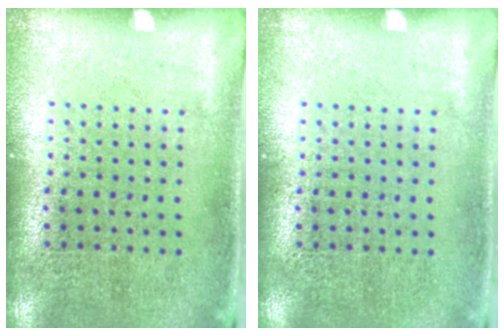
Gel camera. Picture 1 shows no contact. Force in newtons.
{"total": 0.0}